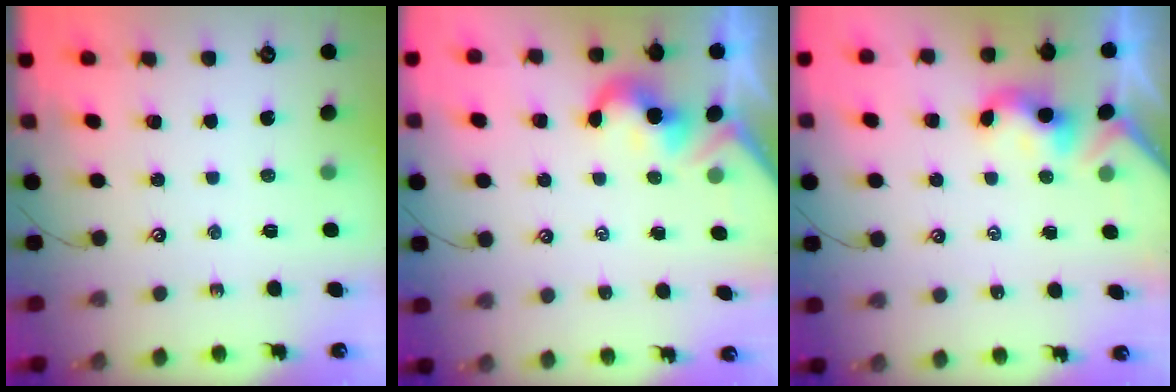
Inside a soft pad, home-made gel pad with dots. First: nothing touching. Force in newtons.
{"total": 2.0, "press": 2.0, "slide": 0.5}
{"total": 2.3, "press": 2.3, "slide": 0.3}